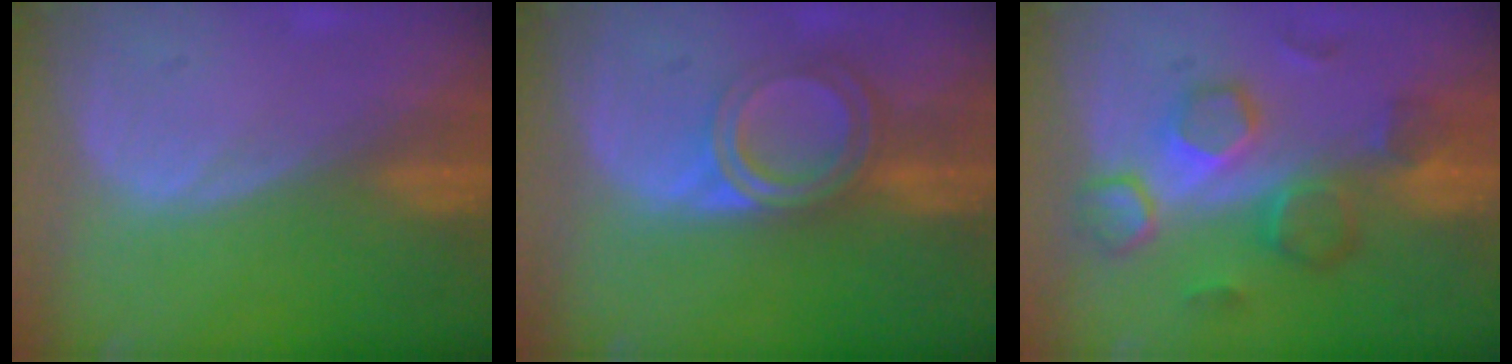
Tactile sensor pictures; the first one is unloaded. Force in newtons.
{"total": 6.4, "press": 5.4, "slide": 3.4}
{"total": 8.3, "press": 8.2, "slide": 1.4}